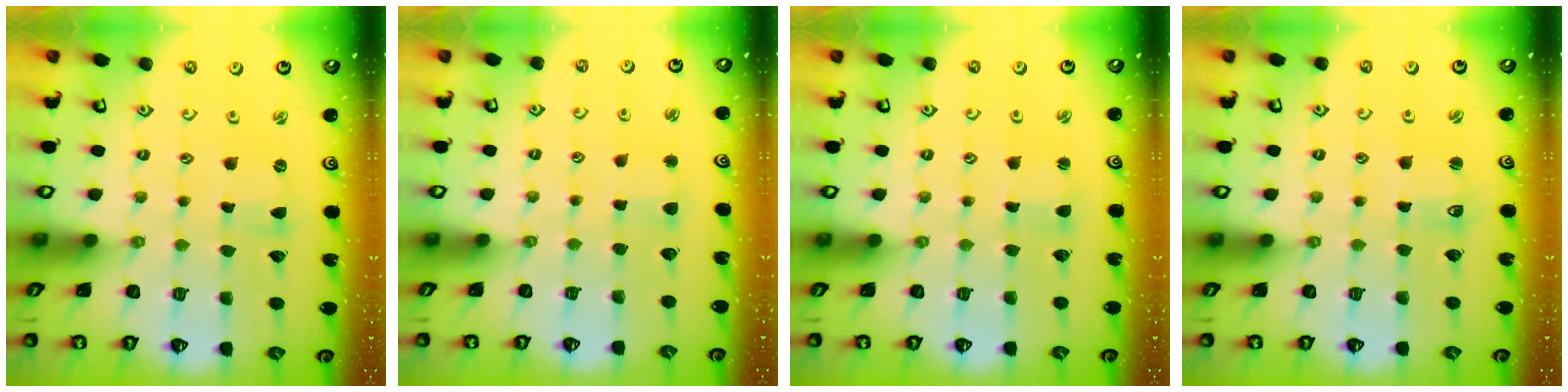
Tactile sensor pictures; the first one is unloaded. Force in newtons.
{"total": 3.7, "press": 3.6, "slide": 0.4}
{"total": 0.6, "press": 0.5, "slide": 0.2}
{"total": 2.3, "press": 2.3, "slide": 0.3}